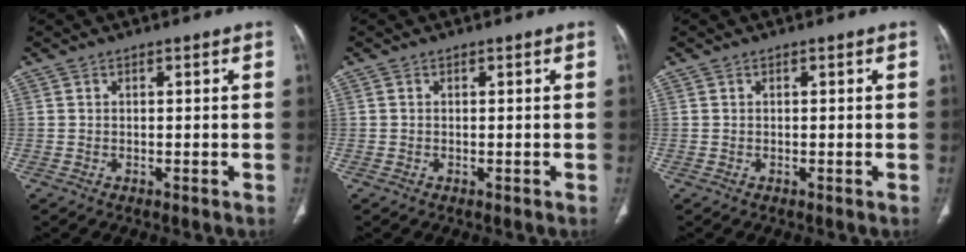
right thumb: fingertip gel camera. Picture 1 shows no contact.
{"total": 0.0}
{"total": 0.0}